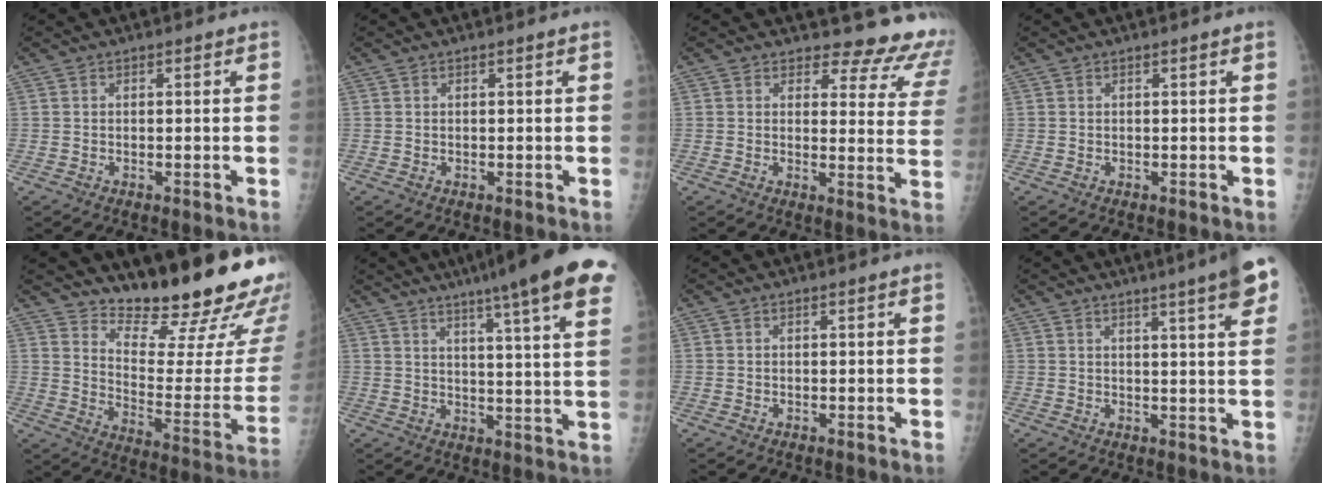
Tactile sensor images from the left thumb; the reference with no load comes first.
{"total": 0.0}
{"total": 13.4, "force": [12.7, 3.9, 1.1], "torque": [0.038, -0.124, 0.116]}
{"total": 0.0}
{"total": 23.2, "force": [18.2, 5.2, 13.5], "torque": [-0.160, -0.142, 0.257]}
{"total": 20.9, "force": [13.9, 1.5, 15.6], "torque": [-0.212, -0.040, 0.172]}
{"total": 0.0}
{"total": 10.3, "force": [6.2, 0.8, 8.2], "torque": [-0.099, -0.016, 0.068]}